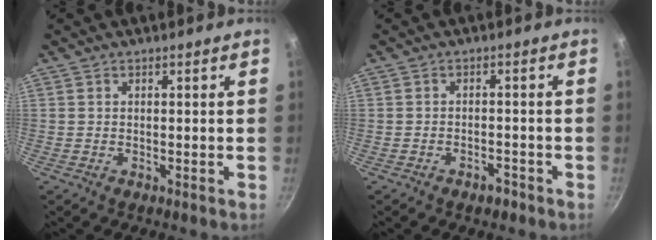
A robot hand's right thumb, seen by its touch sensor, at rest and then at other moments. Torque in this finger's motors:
{"motor_torque": [-0.24, 0.13, -0.27, 0.17, 0.00]}